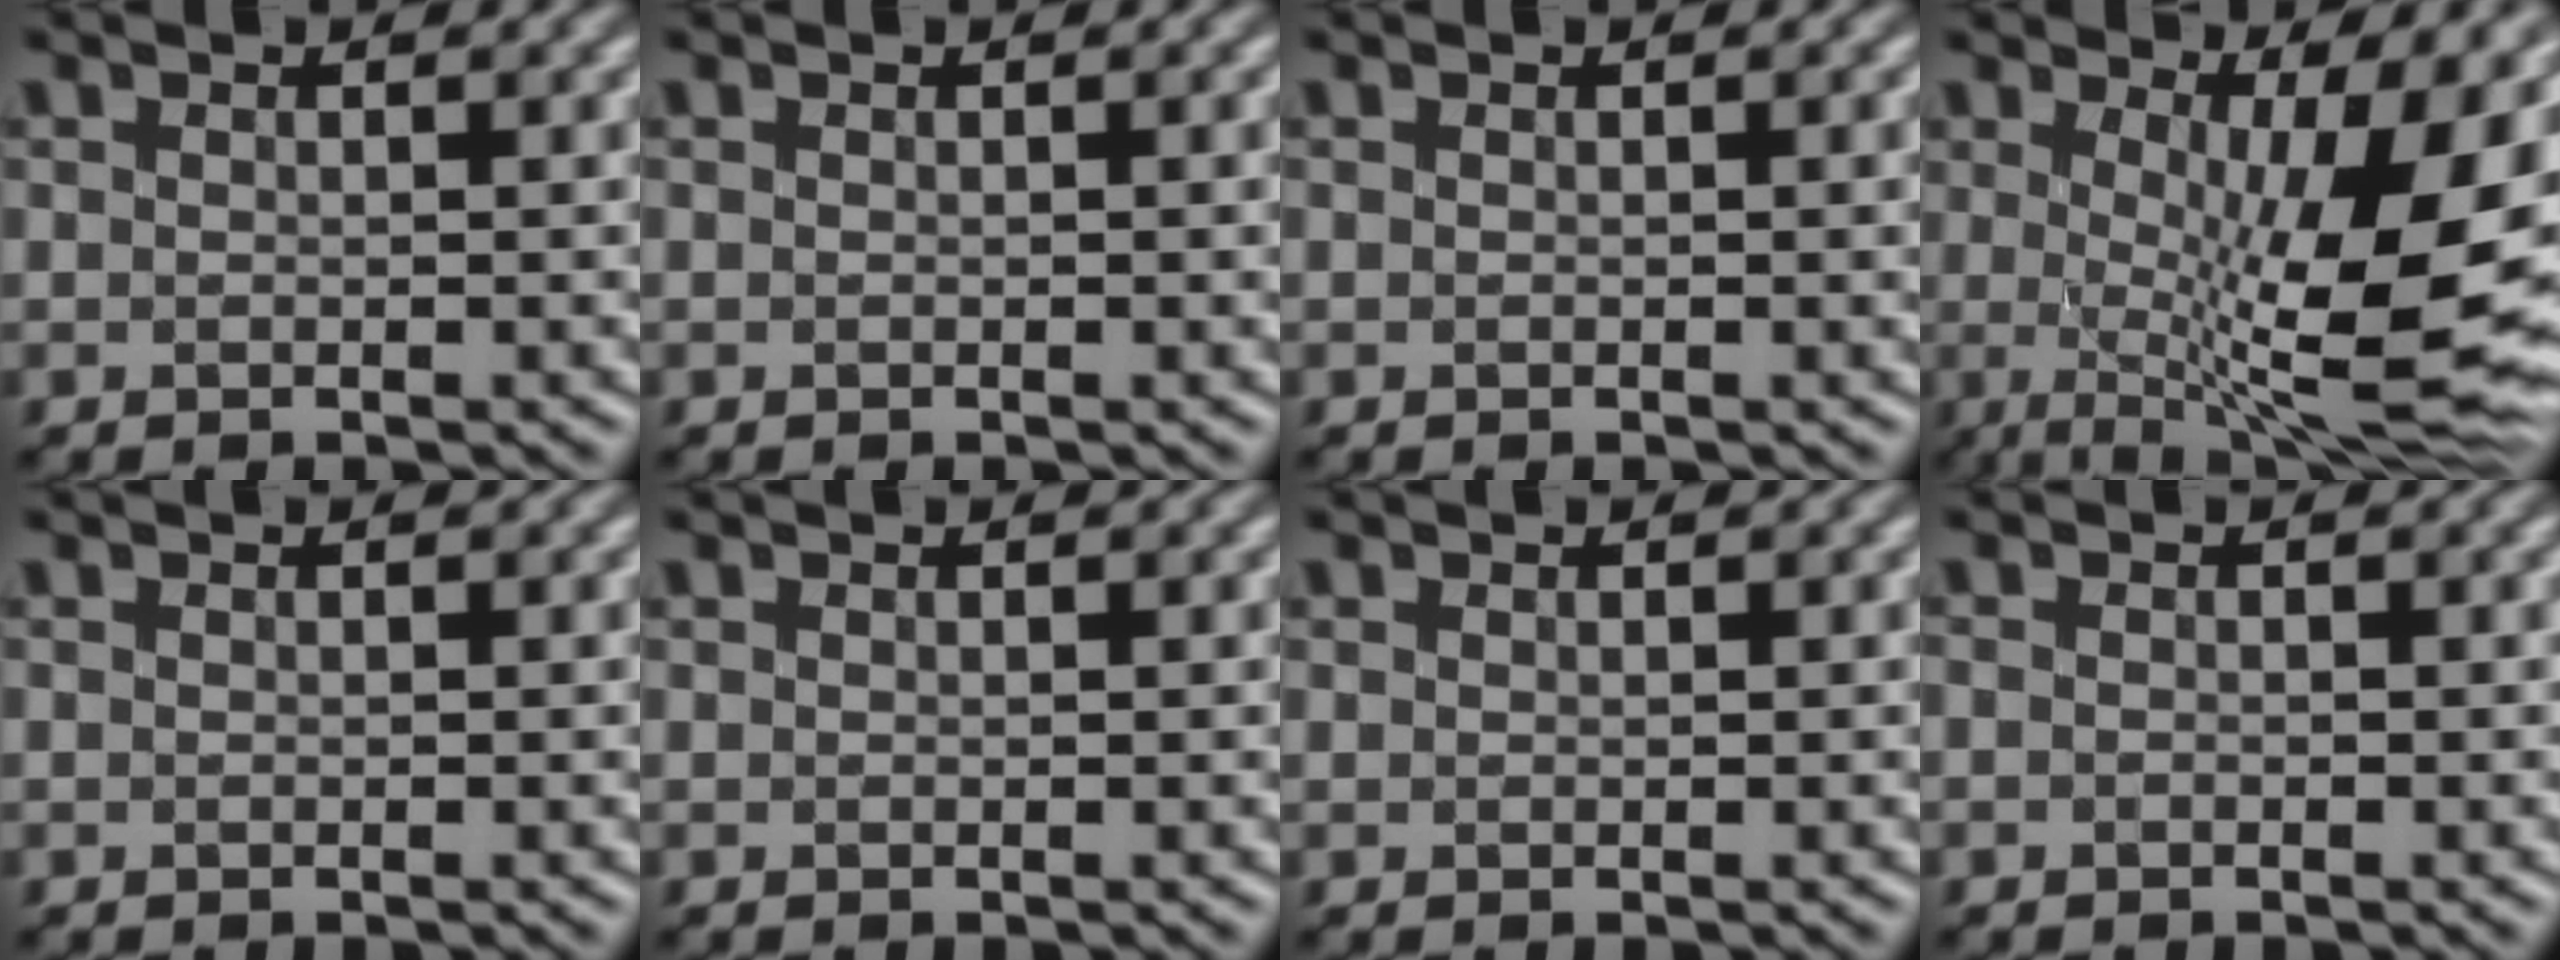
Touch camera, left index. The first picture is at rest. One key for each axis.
{"total": 0.0}
{"total": 0.7, "fx": 0.1, "fy": 0.0, "fz": 0.7, "tx": -0.020, "ty": 0.005, "tz": 0.005}
{"total": 13.6, "fx": -0.5, "fy": 3.9, "fz": 13.0, "tx": -0.183, "ty": -0.007, "tz": 0.032}
{"total": 0.0}
{"total": 0.0}
{"total": 0.8, "fx": -0.1, "fy": -0.4, "fz": -0.7, "tx": -0.006, "ty": -0.003, "tz": 0.015}
{"total": 0.5, "fx": -0.5, "fy": -0.1, "fz": 0.0, "tx": -0.012, "ty": -0.003, "tz": -0.006}